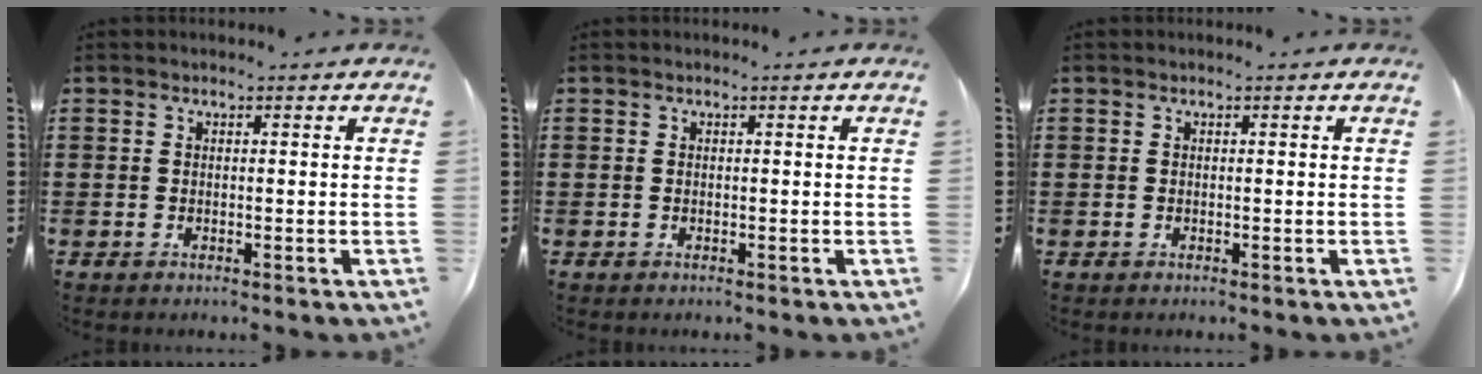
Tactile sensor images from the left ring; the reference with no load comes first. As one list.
[{"total": 0.0}, {"total": 0.0}]